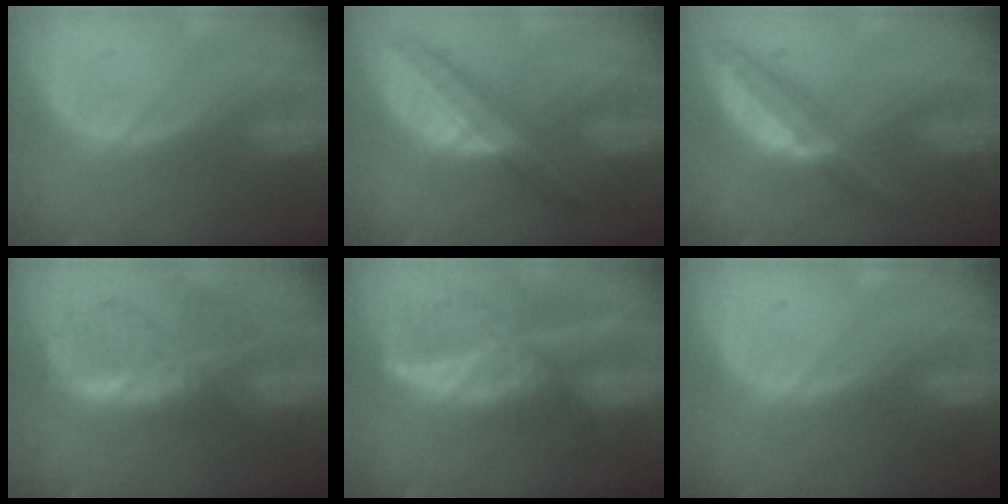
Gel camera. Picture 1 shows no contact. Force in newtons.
{"total": 8.0, "press": 6.8, "slide": 4.3}
{"total": 6.8, "press": 5.6, "slide": 3.8}
{"total": 8.7, "press": 7.5, "slide": 4.3}
{"total": 9.3, "press": 8.1, "slide": 4.6}
{"total": 0.0}